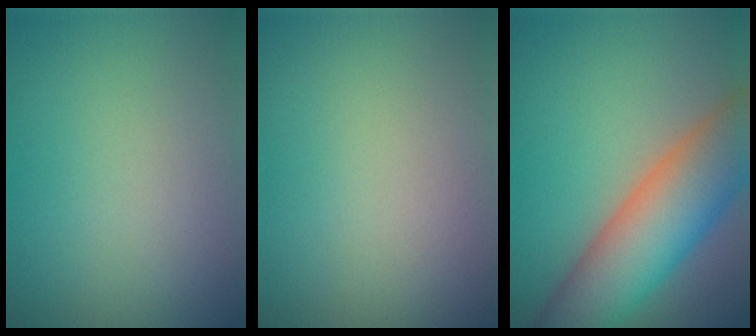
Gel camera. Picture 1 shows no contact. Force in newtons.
{"total": 0.0}
{"total": 9.8, "press": 9.8, "slide": 0.5}